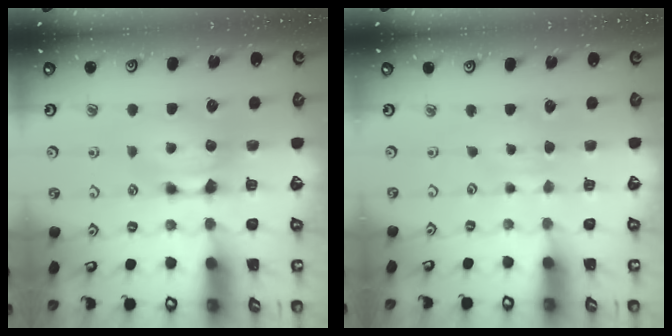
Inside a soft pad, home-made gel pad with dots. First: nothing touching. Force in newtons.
{"total": 2.3, "press": 2.3, "slide": 0.3}